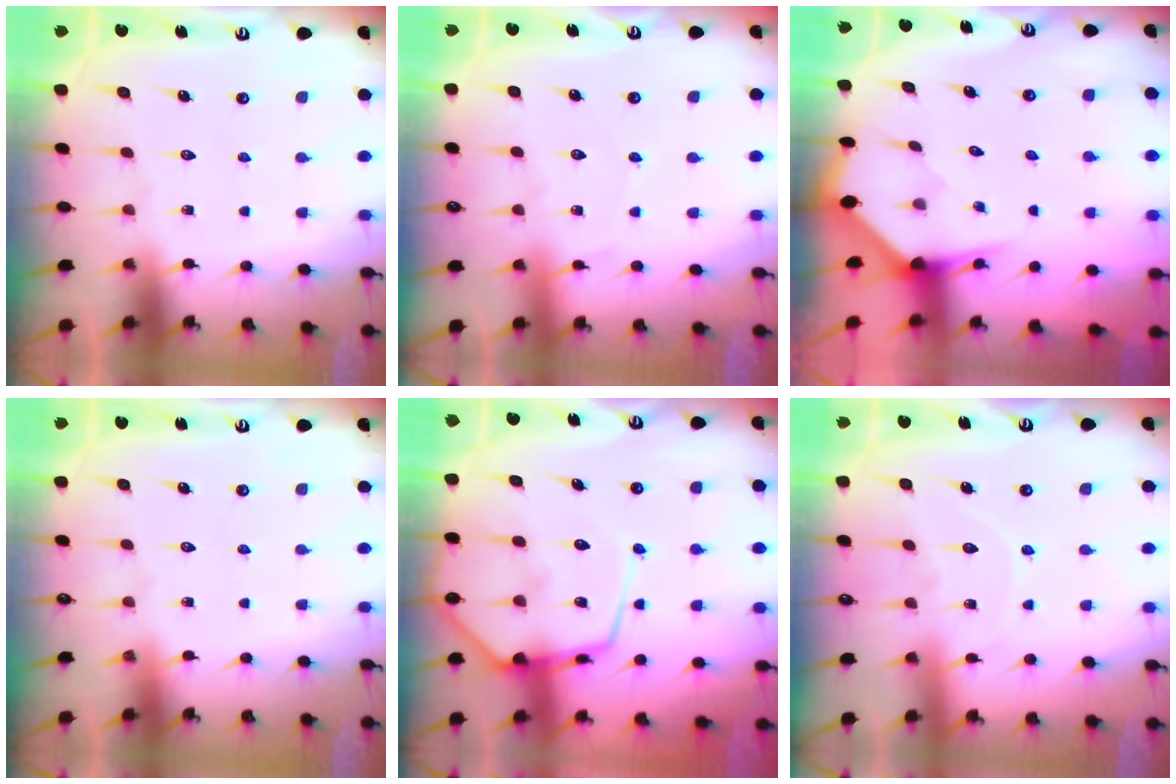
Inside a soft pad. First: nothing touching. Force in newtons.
{"total": 2.6, "press": 2.5, "slide": 0.3}
{"total": 2.9, "press": 2.9, "slide": 0.2}
{"total": 0.0}
{"total": 13.9, "press": 13.8, "slide": 1.2}
{"total": 6.3, "press": 6.3, "slide": 0.6}